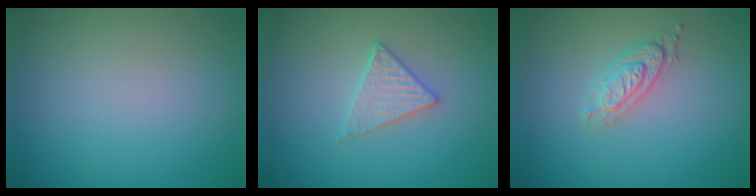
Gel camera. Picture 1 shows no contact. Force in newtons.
{"total": 2.4, "press": 2.4, "slide": 0.3}
{"total": 2.1, "press": 2.1, "slide": 0.3}